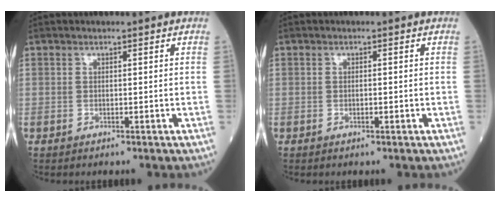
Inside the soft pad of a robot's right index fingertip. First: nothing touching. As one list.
[{"total": 1.1, "force": [-0.2, 0.6, 0.9], "torque": [-0.029, 0.001, -0.003]}]